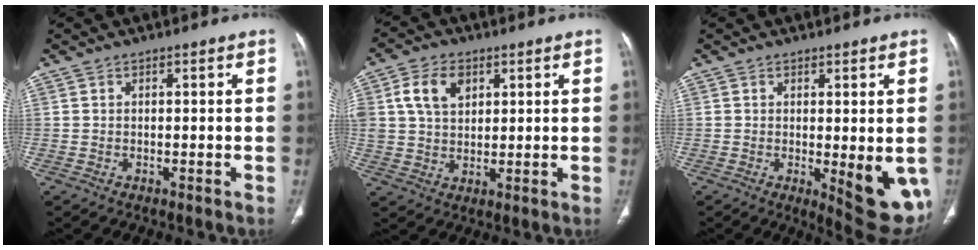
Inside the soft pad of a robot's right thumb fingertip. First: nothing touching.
{"total": 8.2, "force": [3.1, 5.7, 5.0], "torque": [-0.078, -0.005, 0.060]}
{"total": 9.8, "force": [-1.5, 3.1, 9.2], "torque": [-0.107, -0.024, -0.011]}